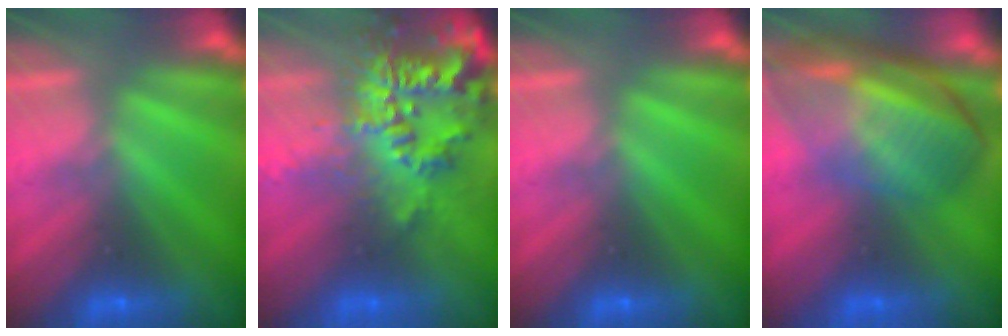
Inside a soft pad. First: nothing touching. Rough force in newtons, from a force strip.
{"total": 9.1}
{"total": 0.0}
{"total": 7.0}